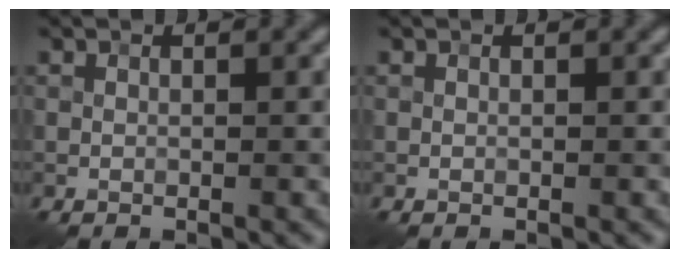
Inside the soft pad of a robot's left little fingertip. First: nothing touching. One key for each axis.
{"total": 0.0}